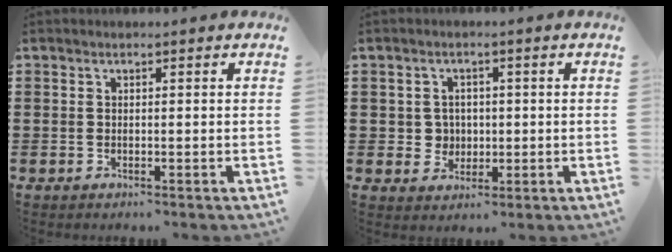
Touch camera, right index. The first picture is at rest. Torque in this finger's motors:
{"motor_torque": [-0.28, 0.65, 0.02, 0.00]}